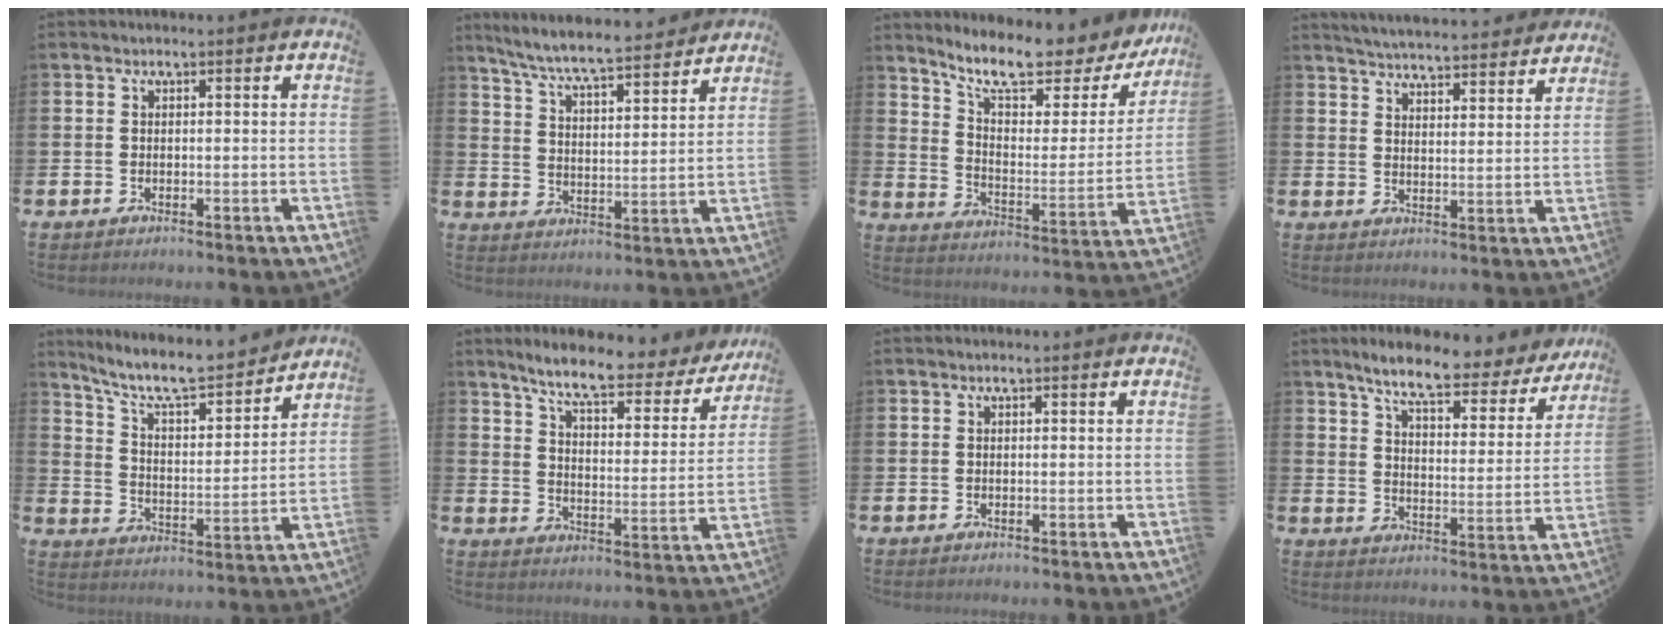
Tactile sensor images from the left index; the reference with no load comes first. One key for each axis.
{"total": 6.9, "fx": 6.5, "fy": 0.3, "fz": 2.3, "tx": -0.075, "ty": -0.044, "tz": 0.112}
{"total": 9.5, "fx": 8.3, "fy": 2.0, "fz": 4.1, "tx": -0.114, "ty": -0.056, "tz": 0.141}
{"total": 5.2, "fx": 5.2, "fy": 0.3, "fz": 0.4, "tx": -0.024, "ty": -0.040, "tz": 0.090}
{"total": 8.7, "fx": 7.9, "fy": 1.7, "fz": 3.2, "tx": -0.096, "ty": -0.055, "tz": 0.136}
{"total": 7.6, "fx": 6.6, "fy": 1.3, "fz": 3.5, "tx": -0.094, "ty": -0.041, "tz": 0.109}
{"total": 0.0}
{"total": 7.7, "fx": 6.7, "fy": 1.3, "fz": 3.5, "tx": -0.086, "ty": -0.041, "tz": 0.111}